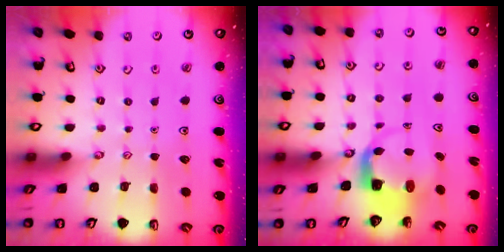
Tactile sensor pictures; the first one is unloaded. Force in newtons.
{"total": 4.8, "press": 4.8, "slide": 0.4}